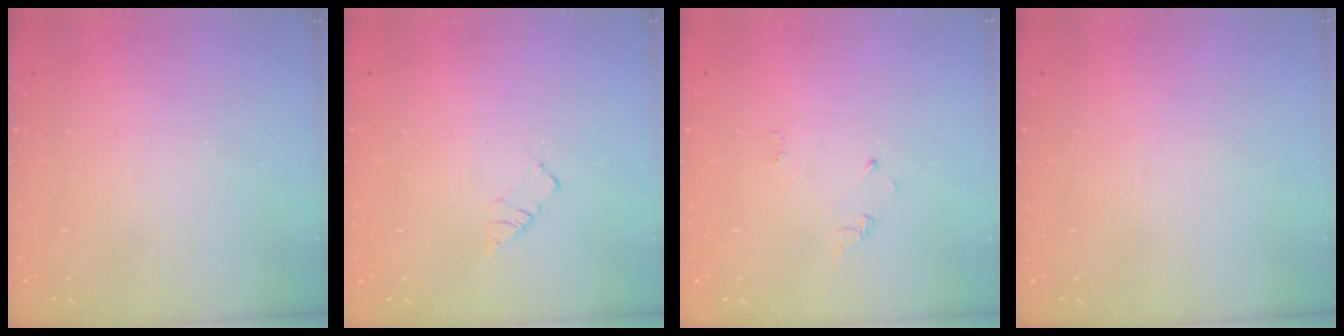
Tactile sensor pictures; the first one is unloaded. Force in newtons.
{"total": 2.6, "press": 2.6, "slide": 0.3}
{"total": 2.6, "press": 2.6, "slide": 0.4}
{"total": 0.0}